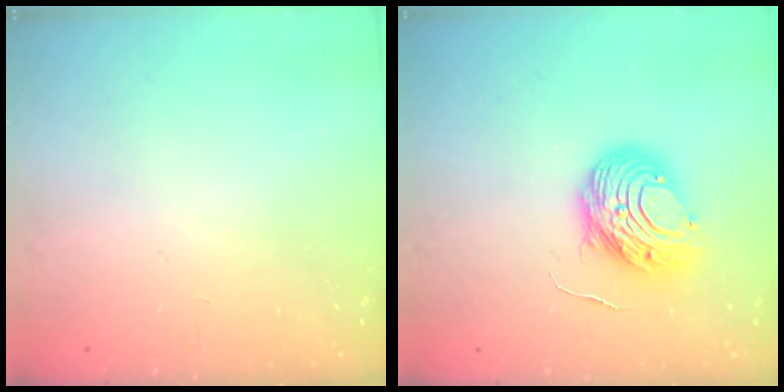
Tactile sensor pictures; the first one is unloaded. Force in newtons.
{"total": 11.2, "press": 11.2, "slide": 0.9}